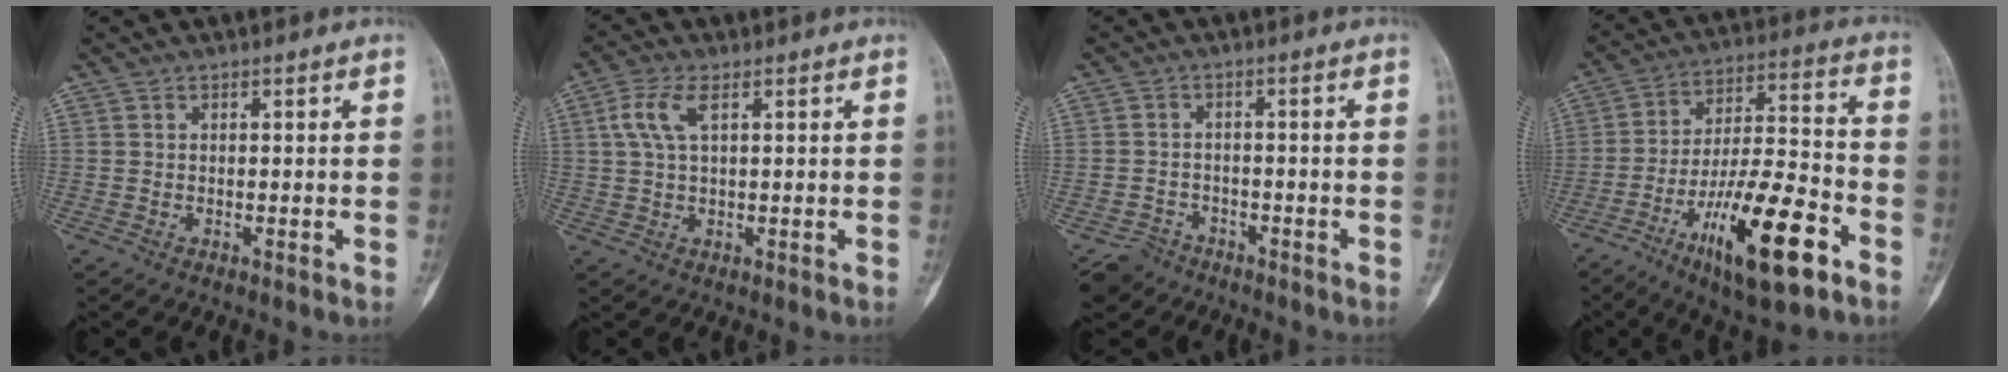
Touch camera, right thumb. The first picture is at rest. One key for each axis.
{"total": 5.3, "fx": 1.8, "fy": 2.2, "fz": 4.5, "tx": -0.107, "ty": 0.010, "tz": 0.037}
{"total": 3.9, "fx": -3.0, "fy": 2.4, "fz": -0.2, "tx": 0.010, "ty": 0.016, "tz": -0.055}
{"total": 18.4, "fx": -9.0, "fy": 5.1, "fz": 15.2, "tx": -0.260, "ty": 0.052, "tz": -0.143}